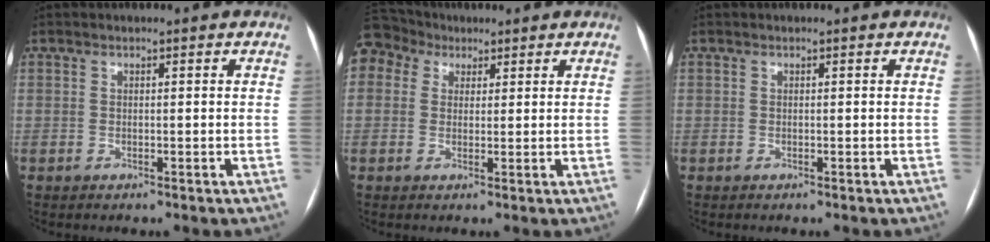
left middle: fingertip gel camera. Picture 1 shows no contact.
{"total": 6.7, "force": [4.0, 5.1, 1.4], "torque": [-0.037, 0.042, 0.082]}
{"total": 0.0}